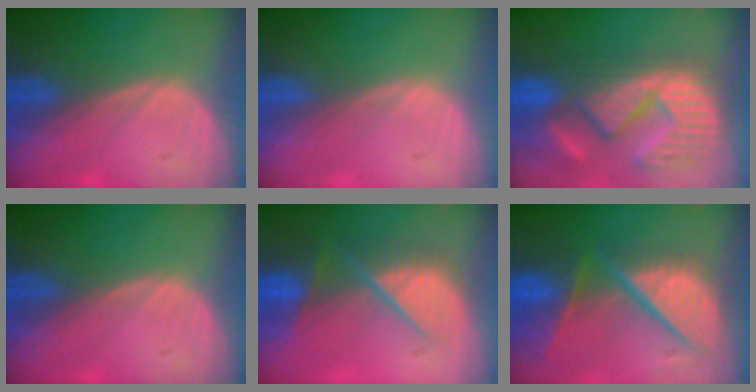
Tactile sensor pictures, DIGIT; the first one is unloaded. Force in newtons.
{"total": 0.0}
{"total": 13.8, "press": 12.2, "slide": 6.4}
{"total": 0.0}
{"total": 9.1, "press": 8.0, "slide": 4.3}
{"total": 12.1, "press": 10.0, "slide": 6.8}